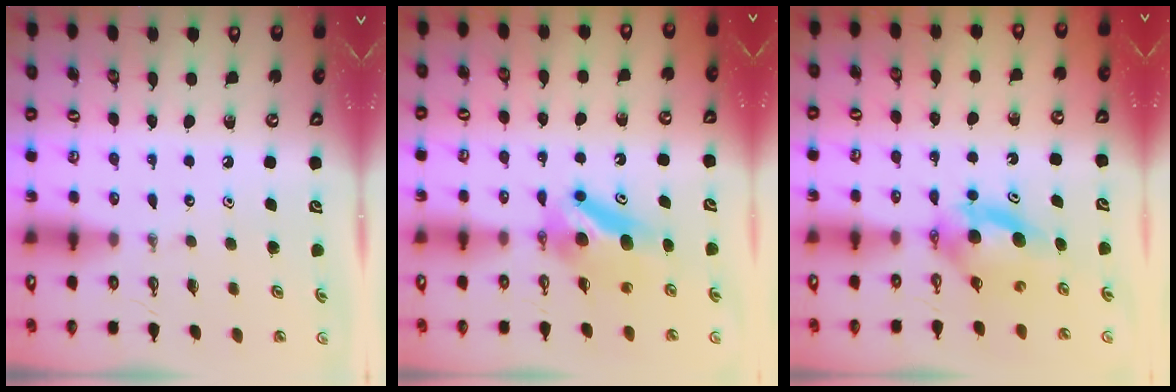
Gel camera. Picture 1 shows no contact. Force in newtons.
{"total": 7.3, "press": 6.8, "slide": 2.7}
{"total": 6.4, "press": 6.1, "slide": 2.0}